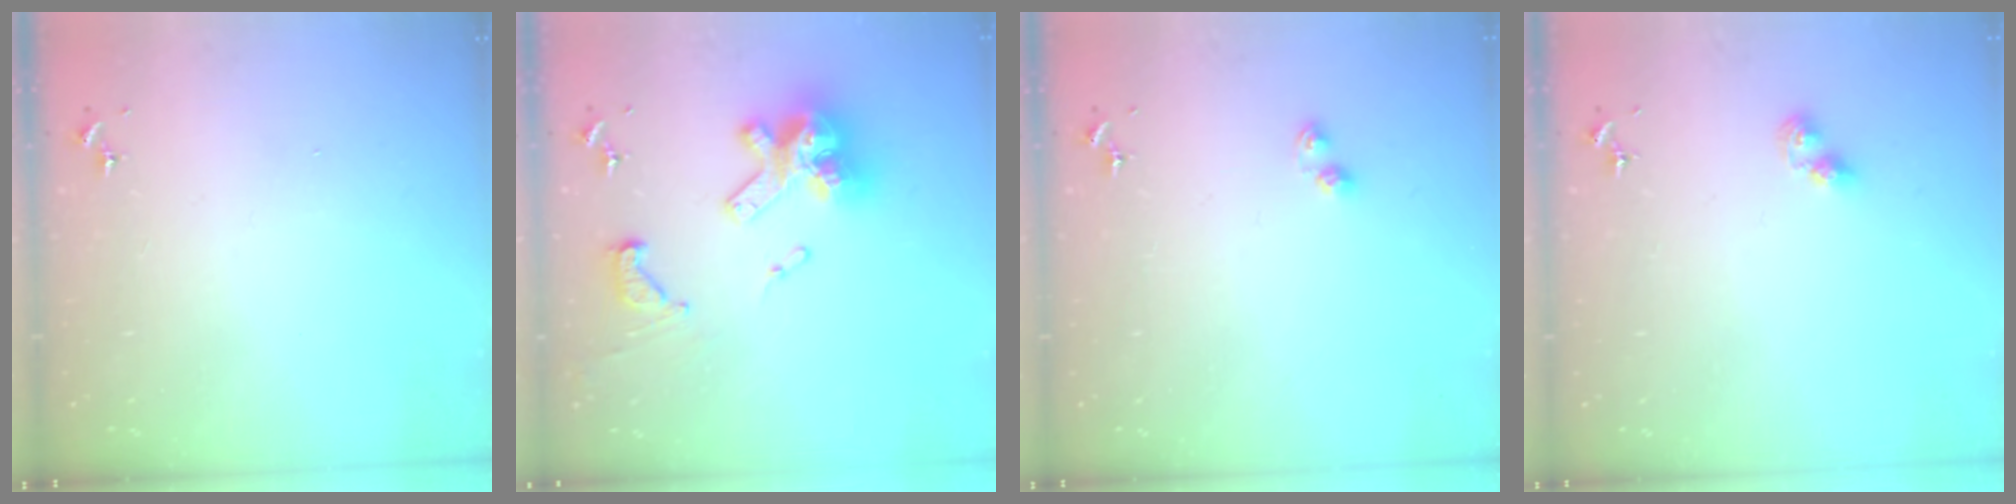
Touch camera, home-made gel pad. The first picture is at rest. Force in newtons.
{"total": 20.1, "press": 20.0, "slide": 1.8}
{"total": 4.6, "press": 4.6, "slide": 0.4}
{"total": 5.7, "press": 5.7, "slide": 0.3}